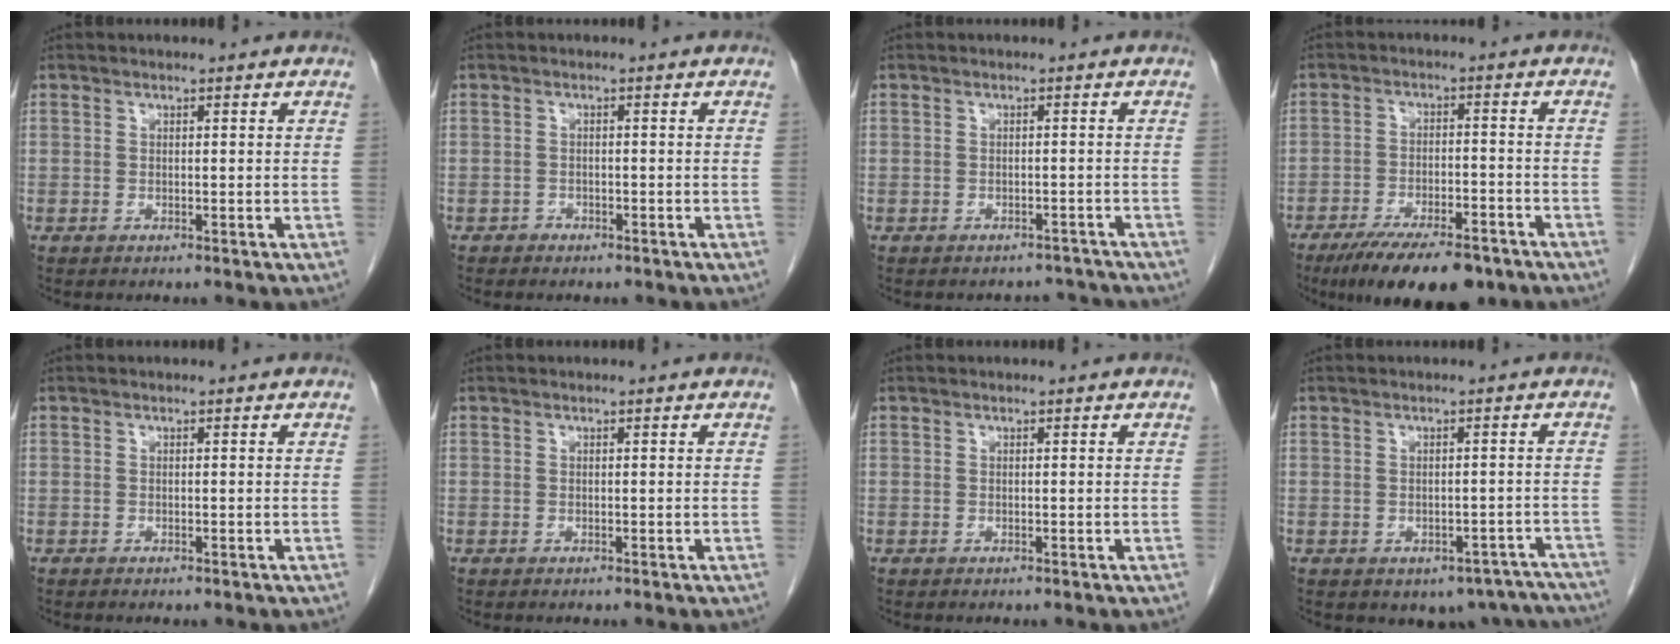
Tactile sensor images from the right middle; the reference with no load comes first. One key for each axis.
{"total": 1.1, "fx": -0.8, "fy": 0.8, "fz": -0.1, "tx": -0.004, "ty": 0.005, "tz": -0.015}
{"total": 3.7, "fx": -3.4, "fy": 1.3, "fz": -0.7, "tx": 0.016, "ty": 0.010, "tz": -0.041}
{"total": 13.1, "fx": -9.6, "fy": 4.0, "fz": 7.9, "tx": -0.117, "ty": -0.013, "tz": -0.151}
{"total": 0.0}
{"total": 0.0}
{"total": 0.0}
{"total": 10.1, "fx": -8.1, "fy": 5.6, "fz": 2.3, "tx": -0.002, "ty": 0.019, "tz": -0.085}